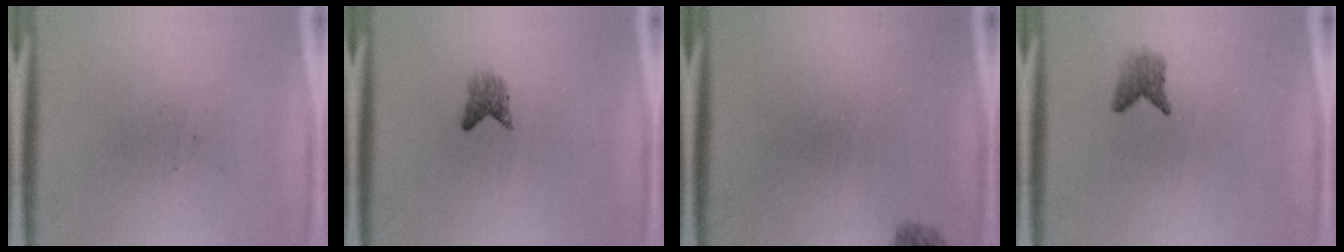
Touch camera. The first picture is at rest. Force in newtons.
{"total": 1.8}
{"total": 1.4}
{"total": 1.9}